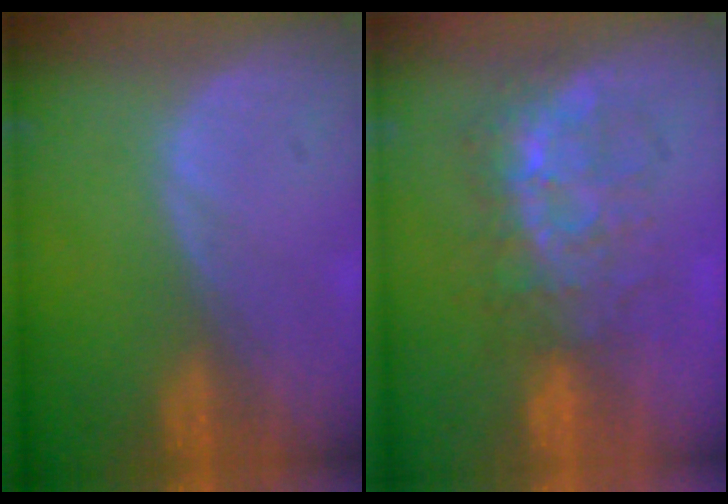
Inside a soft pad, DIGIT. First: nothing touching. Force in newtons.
{"total": 8.1, "press": 7.3, "slide": 3.7}